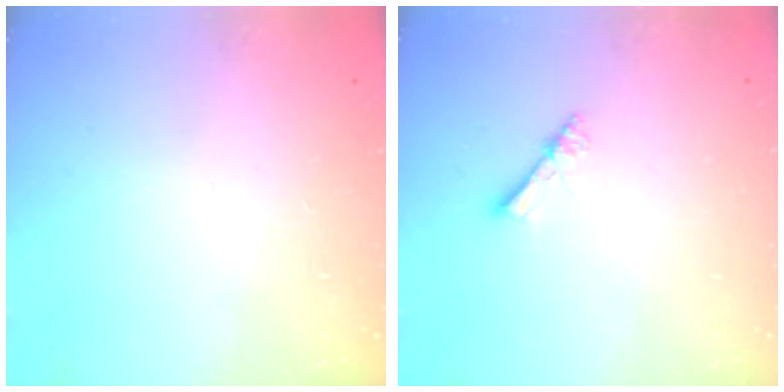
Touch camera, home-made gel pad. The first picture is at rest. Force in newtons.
{"total": 1.8, "press": 1.8, "slide": 0.1}